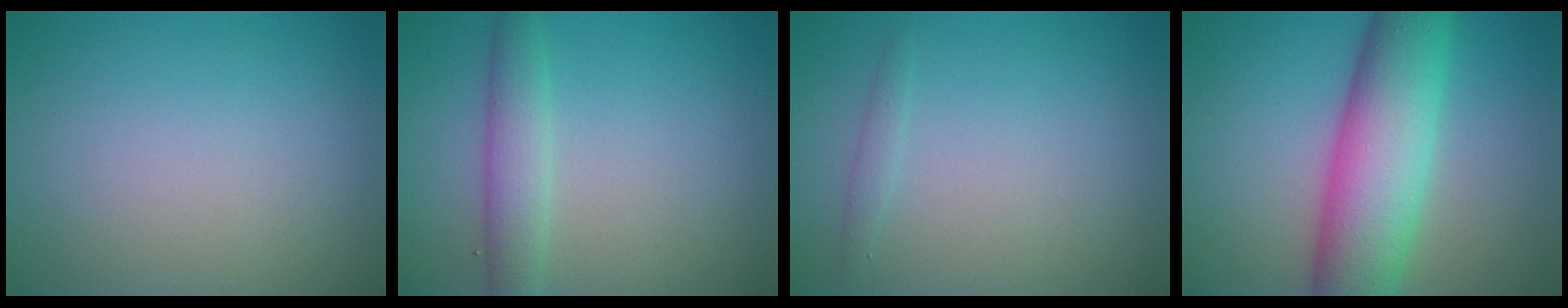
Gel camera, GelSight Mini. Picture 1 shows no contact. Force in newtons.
{"total": 3.0, "press": 3.0, "slide": 0.0}
{"total": 0.8, "press": 0.8, "slide": 0.0}
{"total": 10.0, "press": 10.0, "slide": 0.3}